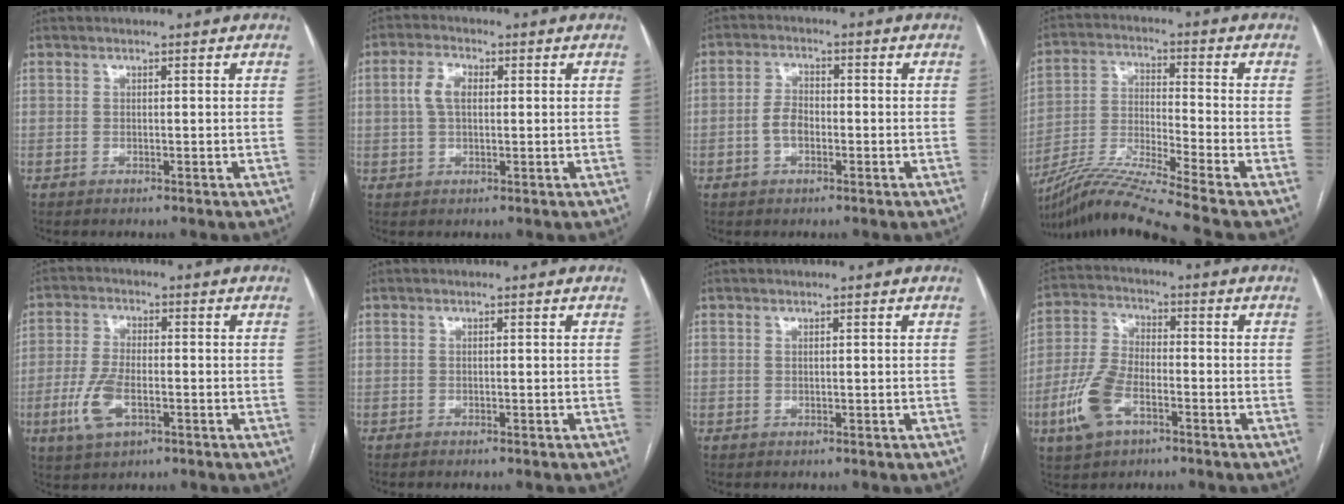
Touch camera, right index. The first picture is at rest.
{"total": 4.4, "force": [0.8, 2.5, 3.6], "torque": [-0.085, 0.015, 0.017]}
{"total": 3.7, "force": [-1.0, 2.1, 2.8], "torque": [-0.060, 0.011, -0.019]}
{"total": 13.7, "force": [-11.5, -2.8, 7.0], "torque": [-0.137, -0.016, -0.208]}
{"total": 7.2, "force": [-2.5, 3.0, 6.1], "torque": [-0.140, -0.004, -0.043]}
{"total": 0.6, "force": [-0.6, 0.0, 0.3], "torque": [-0.002, 0.001, -0.008]}
{"total": 0.0}
{"total": 9.6, "force": [-4.1, 4.8, 7.2], "torque": [-0.175, 0.003, -0.079]}